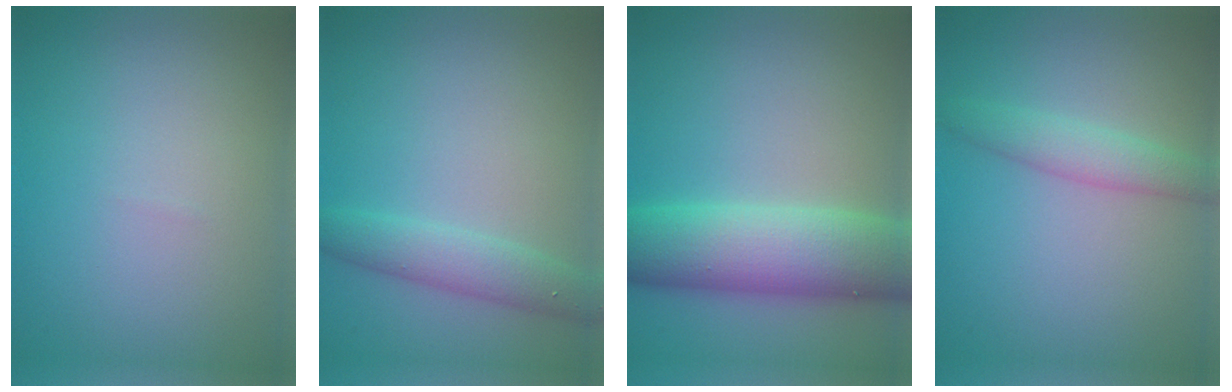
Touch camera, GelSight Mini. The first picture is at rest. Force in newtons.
{"total": 3.0, "press": 3.0, "slide": 0.1}
{"total": 8.9, "press": 8.9, "slide": 0.5}
{"total": 2.7, "press": 2.7, "slide": 0.1}